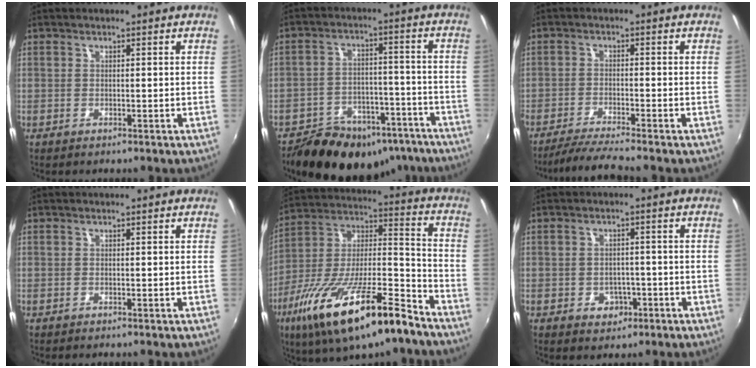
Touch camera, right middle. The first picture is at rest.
{"total": 21.5, "force": [-16.4, 10.8, 8.9], "torque": [-0.171, 0.027, -0.207]}
{"total": 6.7, "force": [-6.0, -0.9, 2.8], "torque": [-0.074, -0.018, -0.106]}
{"total": 0.0}
{"total": 24.7, "force": [-14.9, 6.7, 18.5], "torque": [-0.331, -0.033, -0.256]}
{"total": 5.2, "force": [-2.0, 4.1, 2.5], "torque": [-0.049, 0.004, -0.019]}